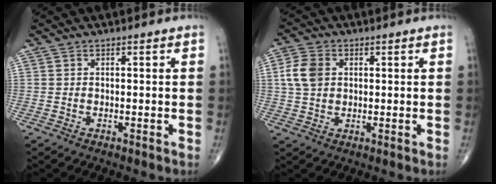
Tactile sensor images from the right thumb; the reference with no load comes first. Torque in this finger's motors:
{"motor_torque": [-0.68, 0.79, 0.33, -0.08, 0.03]}